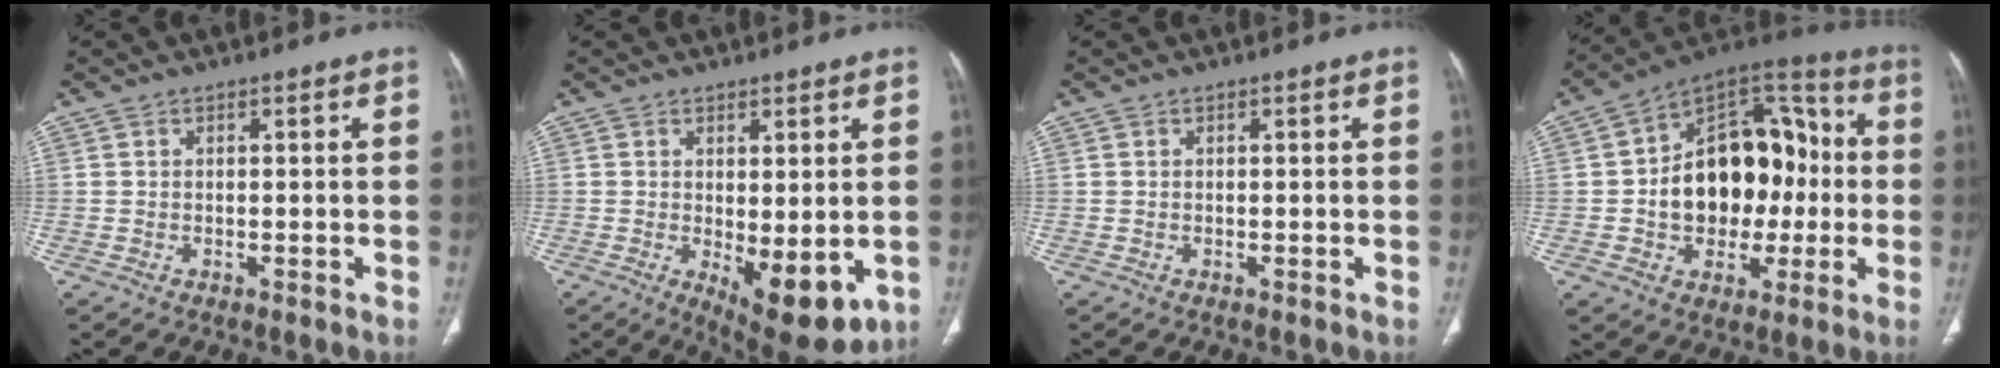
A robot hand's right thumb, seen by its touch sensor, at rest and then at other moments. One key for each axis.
{"total": 10.3, "fx": -2.0, "fy": 4.2, "fz": 9.2, "tx": -0.116, "ty": -0.024, "tz": -0.012}
{"total": 0.0}
{"total": 21.6, "fx": -0.9, "fy": 14.7, "fz": 15.8, "tx": -0.192, "ty": 0.043, "tz": -0.009}